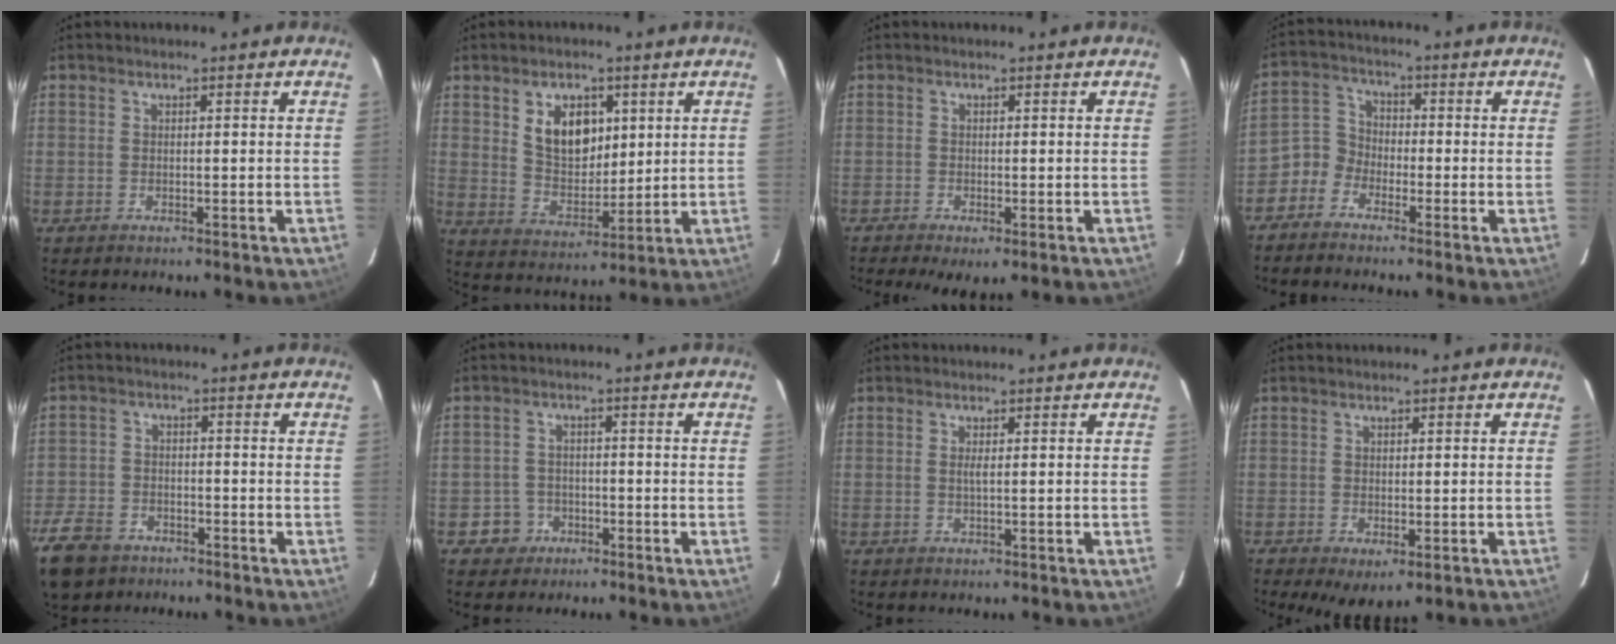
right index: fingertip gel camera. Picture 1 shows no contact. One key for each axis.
{"total": 9.7, "fx": 3.7, "fy": 6.1, "fz": 6.6, "tx": -0.112, "ty": 0.007, "tz": 0.080}
{"total": 3.6, "fx": -1.6, "fy": 1.1, "fz": 3.0, "tx": -0.060, "ty": -0.017, "tz": -0.021}
{"total": 5.3, "fx": -3.4, "fy": 3.9, "fz": 1.1, "tx": -0.026, "ty": 0.021, "tz": -0.081}
{"total": 12.6, "fx": -7.5, "fy": 8.7, "fz": 5.1, "tx": -0.157, "ty": 0.005, "tz": -0.133}
{"total": 4.7, "fx": -2.2, "fy": 4.1, "fz": -0.1, "tx": -0.006, "ty": 0.023, "tz": -0.035}
{"total": 1.0, "fx": 0.2, "fy": -0.2, "fz": 0.9, "tx": -0.017, "ty": -0.001, "tz": 0.004}
{"total": 3.9, "fx": -0.9, "fy": 2.1, "fz": 3.1, "tx": -0.057, "ty": -0.016, "tz": -0.007}